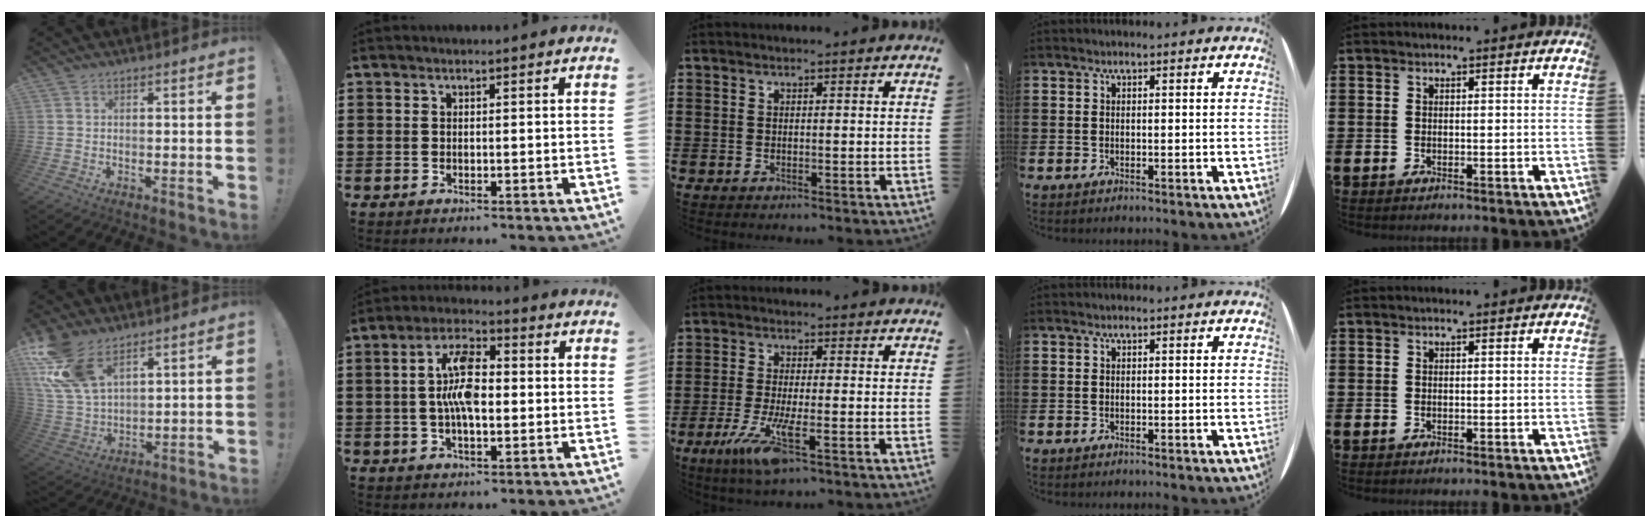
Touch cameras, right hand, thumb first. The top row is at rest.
{"thumb": {"total": 15.6, "force": [9.6, 8.3, 9.0], "torque": [-0.204, -0.048, 0.183]}, "index": {"total": 8.9, "force": [0.2, 3.7, 8.1], "torque": [-0.162, 0.005, -0.004]}, "middle": {"total": 7.5, "force": [-3.2, 1.3, 6.7], "torque": [-0.147, -0.021, -0.057]}}